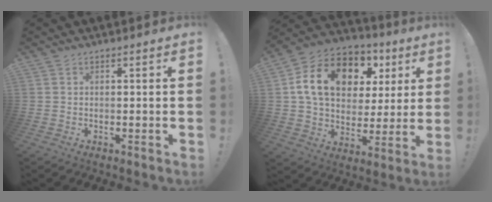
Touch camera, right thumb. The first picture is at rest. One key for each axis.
{"total": 18.7, "fx": 7.2, "fy": 12.7, "fz": 11.6, "tx": -0.188, "ty": -0.019, "tz": 0.138}